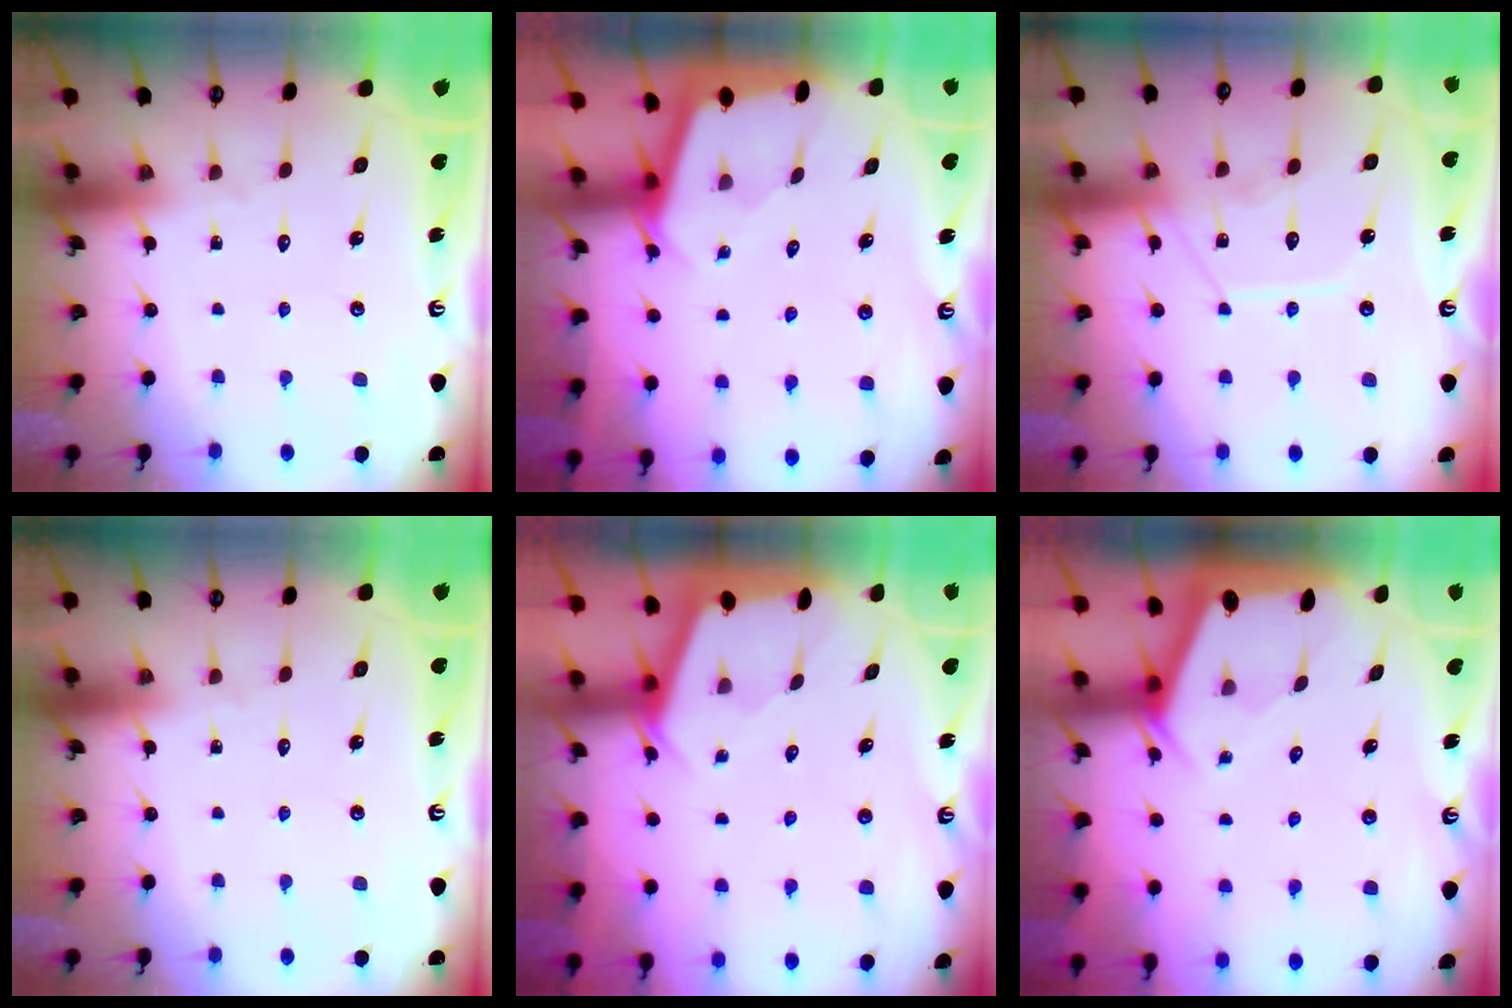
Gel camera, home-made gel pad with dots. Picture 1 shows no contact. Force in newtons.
{"total": 1.6, "press": 1.6, "slide": 0.2}
{"total": 11.1, "press": 11.1, "slide": 1.1}
{"total": 0.0}
{"total": 2.0, "press": 2.0, "slide": 0.3}
{"total": 2.1, "press": 2.0, "slide": 0.4}